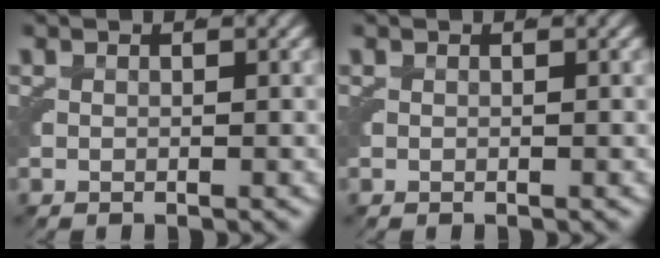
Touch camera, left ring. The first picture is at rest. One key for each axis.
{"total": 0.0}